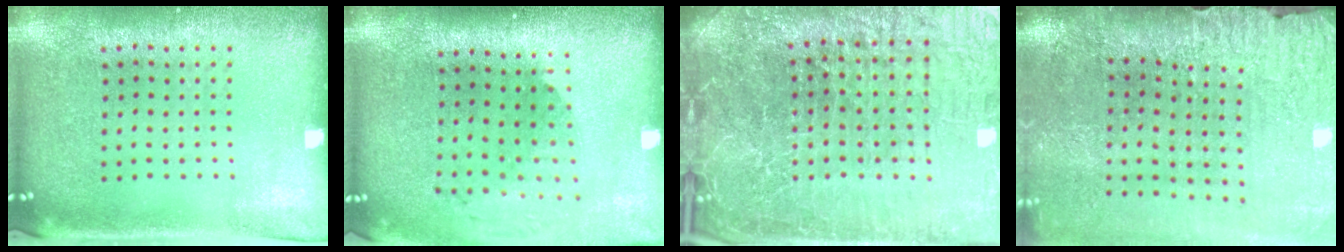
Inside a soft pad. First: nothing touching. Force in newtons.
{"total": 1.8, "press": 1.5, "slide": 1.1}
{"total": 7.1, "press": 6.3, "slide": 3.5}
{"total": 3.8, "press": 3.3, "slide": 1.9}